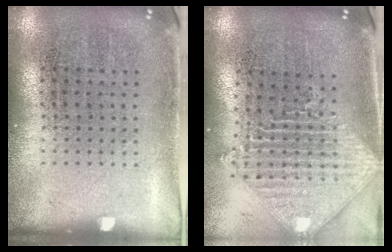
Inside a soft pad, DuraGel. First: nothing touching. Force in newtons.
{"total": 2.0, "press": 1.7, "slide": 1.2}